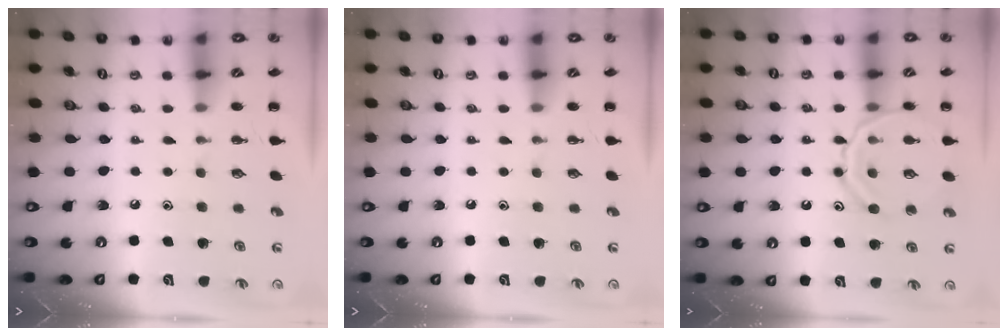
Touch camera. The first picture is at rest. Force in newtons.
{"total": 0.0}
{"total": 14.0, "press": 14.0, "slide": 1.6}